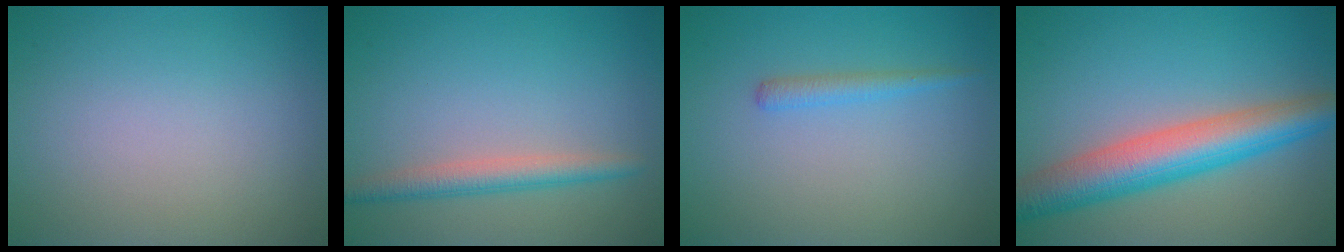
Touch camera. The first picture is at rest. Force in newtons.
{"total": 2.7, "press": 2.7, "slide": 0.2}
{"total": 1.3, "press": 1.3, "slide": 0.1}
{"total": 7.4, "press": 7.4, "slide": 0.2}